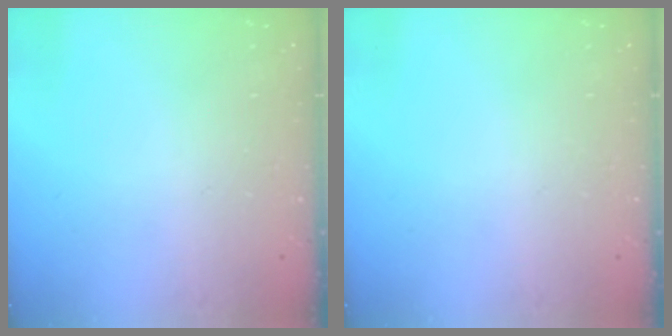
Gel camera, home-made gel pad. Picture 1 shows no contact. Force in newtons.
{"total": 0.0}